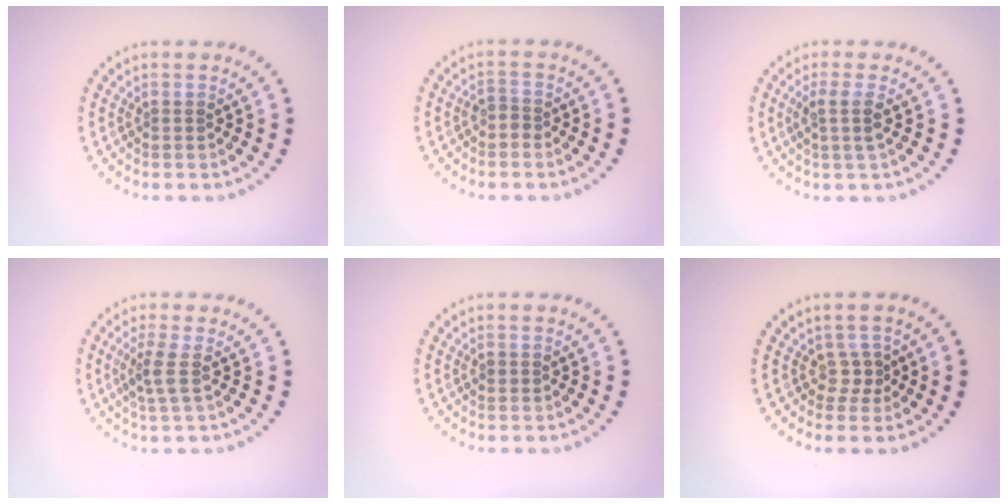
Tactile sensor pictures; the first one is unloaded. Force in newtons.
{"total": 1.0, "press": 0.8, "slide": 0.6}
{"total": 1.9, "press": 1.5, "slide": 1.1}
{"total": 2.0, "press": 1.5, "slide": 1.4}
{"total": 0.7, "press": 0.7, "slide": 0.1}
{"total": 1.4, "press": 0.9, "slide": 1.0}